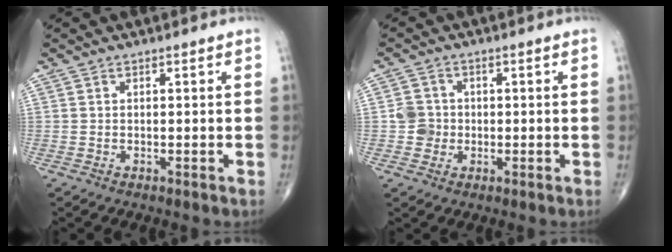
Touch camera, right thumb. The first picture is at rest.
{"total": 3.8, "force": [-0.4, 3.7, 0.9], "torque": [0.008, 0.008, -0.012]}